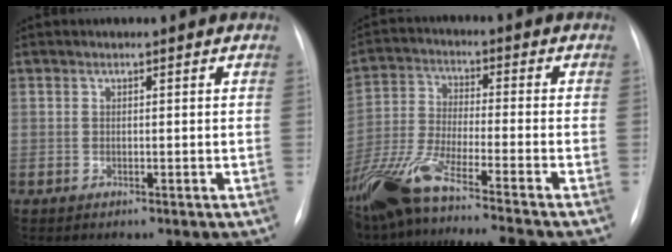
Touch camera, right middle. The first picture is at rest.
{"total": 17.4, "force": [-13.9, -0.5, 10.3], "torque": [-0.229, -0.037, -0.249]}